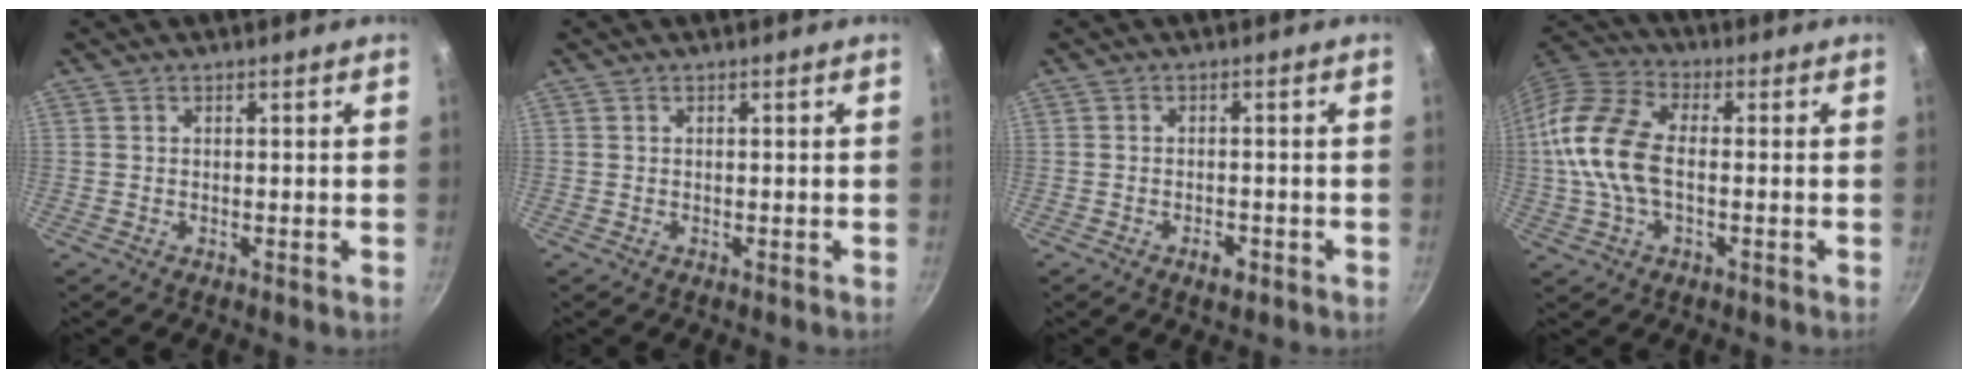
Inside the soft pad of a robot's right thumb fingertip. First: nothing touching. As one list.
[{"total": 0.0}, {"total": 2.6, "force": [-1.4, 1.3, 1.8], "torque": [-0.022, 0.012, -0.022]}, {"total": 14.7, "force": [-0.6, 8.4, 12.0], "torque": [-0.235, 0.031, -0.029]}]